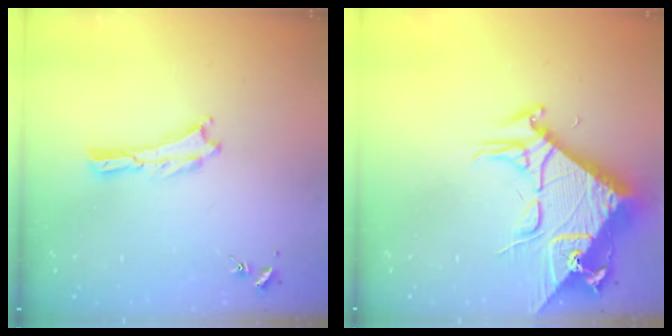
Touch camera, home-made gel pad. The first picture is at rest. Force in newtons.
{"total": 9.8, "press": 9.8, "slide": 1.1}